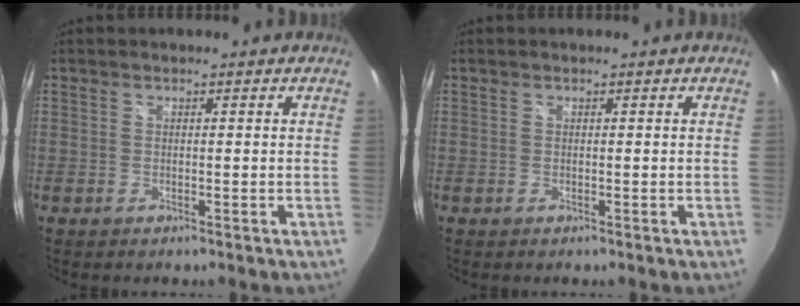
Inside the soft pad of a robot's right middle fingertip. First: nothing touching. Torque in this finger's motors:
{"motor_torque": [0.00, 0.00, 0.00, 0.00]}